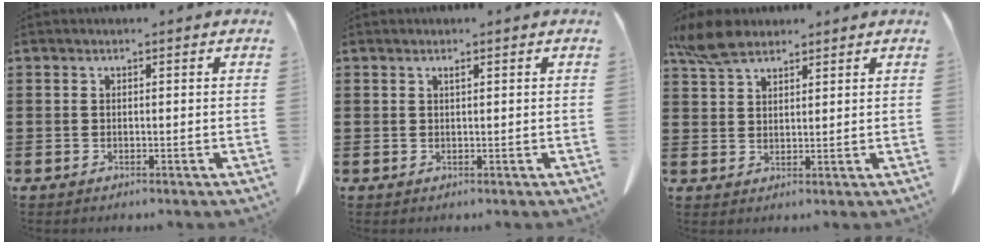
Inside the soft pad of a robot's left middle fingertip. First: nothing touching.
{"total": 0.9, "force": [0.4, -0.1, 0.8], "torque": [-0.015, -0.006, 0.009]}
{"total": 5.9, "force": [4.5, 2.2, 3.0], "torque": [-0.073, -0.002, 0.087]}